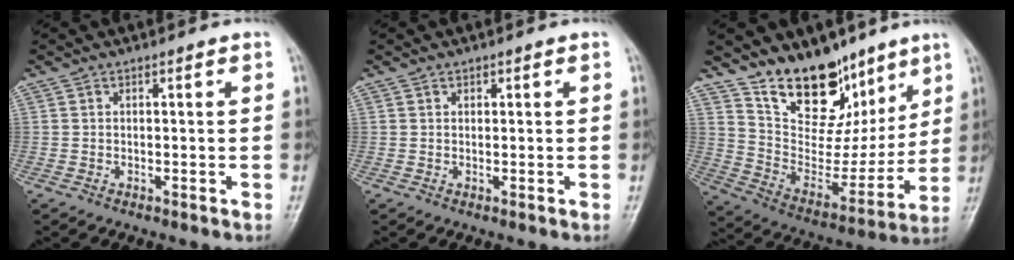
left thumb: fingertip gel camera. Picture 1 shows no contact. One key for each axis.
{"total": 0.6, "fx": 0.3, "fy": 0.4, "fz": 0.2, "tx": 0.001, "ty": -0.001, "tz": 0.005}
{"total": 18.7, "fx": 12.6, "fy": 10.4, "fz": 9.0, "tx": -0.078, "ty": -0.072, "tz": 0.226}